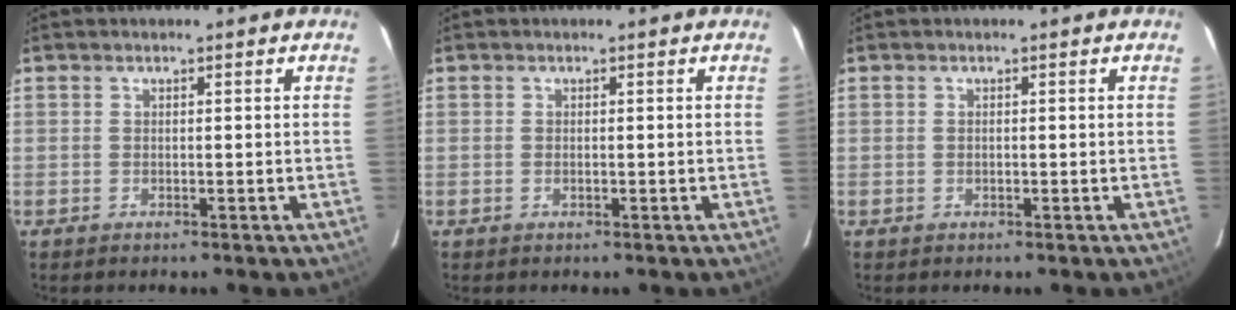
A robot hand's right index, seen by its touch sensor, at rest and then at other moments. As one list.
[{"total": 0.6, "force": [-0.2, 0.3, 0.4], "torque": [-0.008, 0.001, -0.004]}, {"total": 0.0}]